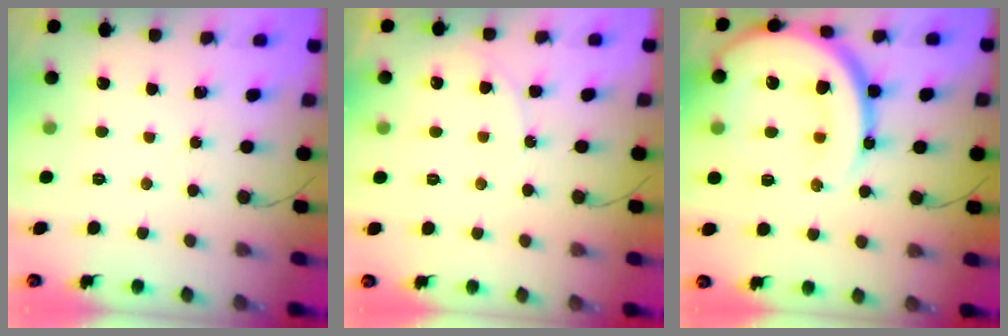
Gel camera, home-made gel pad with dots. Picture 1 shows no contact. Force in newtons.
{"total": 5.7, "press": 5.7, "slide": 0.7}
{"total": 23.0, "press": 22.9, "slide": 2.4}